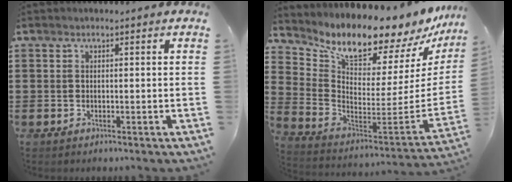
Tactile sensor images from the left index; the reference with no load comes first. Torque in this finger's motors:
{"motor_torque": [1.66, -0.48, 1.05, 0.21]}